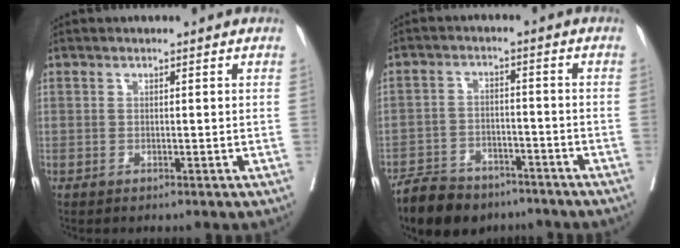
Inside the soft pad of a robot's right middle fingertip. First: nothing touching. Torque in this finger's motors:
{"motor_torque": [-0.24, -0.75, 0.16, 0.03]}